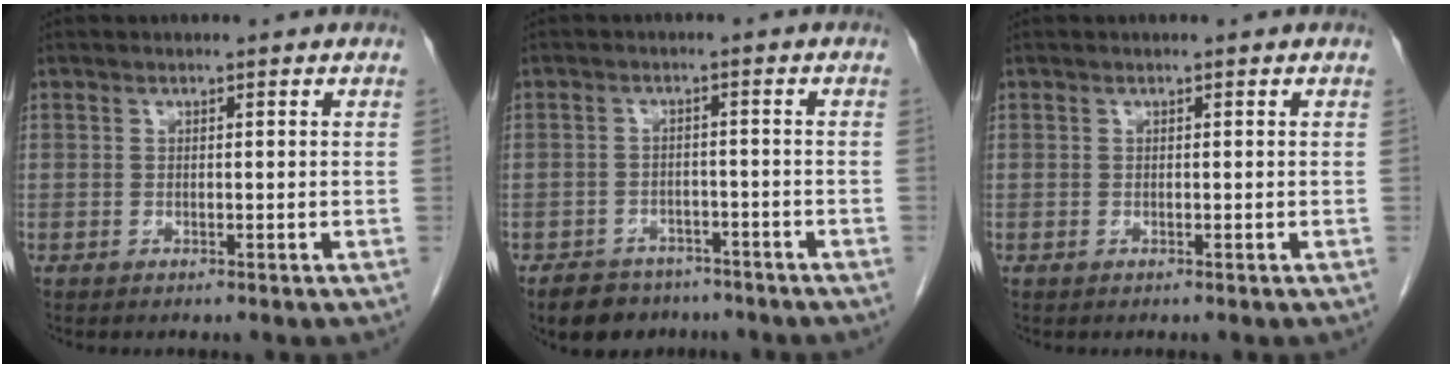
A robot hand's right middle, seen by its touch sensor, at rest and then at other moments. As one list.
[{"total": 6.9, "force": [-5.4, 3.9, 1.6], "torque": [-0.025, 0.003, -0.078]}, {"total": 0.0}]